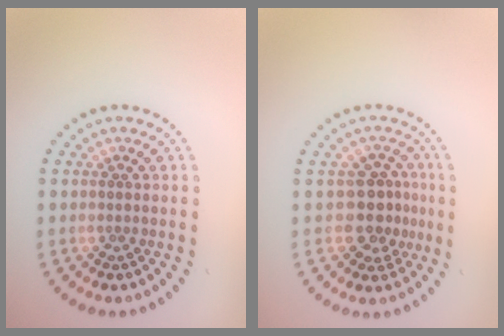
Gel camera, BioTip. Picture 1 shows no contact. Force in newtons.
{"total": 3.4, "press": 3.0, "slide": 1.6}